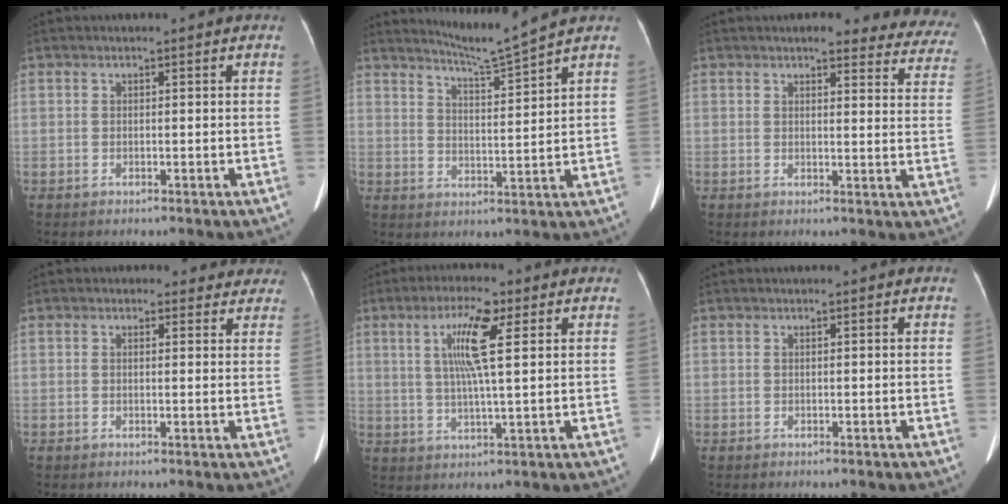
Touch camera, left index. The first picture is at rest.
{"total": 5.9, "force": [5.3, -2.4, 0.9], "torque": [-0.026, -0.030, 0.099]}
{"total": 16.1, "force": [14.8, 3.8, 4.9], "torque": [-0.013, -0.033, 0.136]}
{"total": 4.6, "force": [3.9, 2.5, 0.4], "torque": [0.013, -0.003, 0.025]}
{"total": 8.0, "force": [2.7, 0.5, 7.5], "torque": [-0.146, 0.004, 0.049]}
{"total": 0.0}